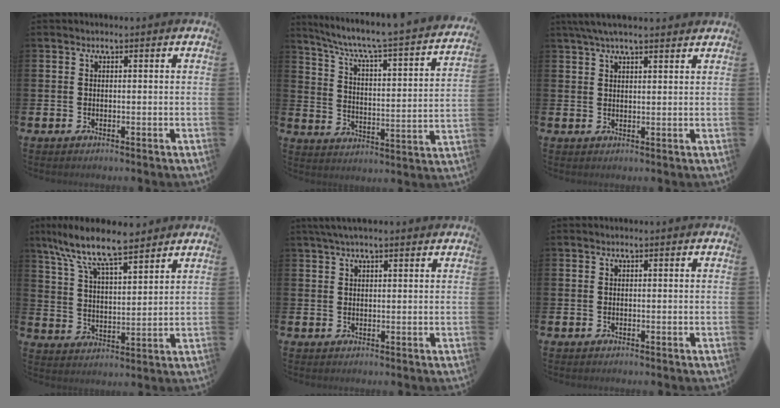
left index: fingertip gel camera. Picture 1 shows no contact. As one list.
[{"total": 5.3, "force": [4.6, 0.1, 2.6], "torque": [-0.078, -0.046, 0.068]}, {"total": 4.3, "force": [3.7, 0.7, 2.1], "torque": [-0.045, -0.004, 0.067]}, {"total": 9.2, "force": [8.1, 1.7, 4.0], "torque": [-0.102, -0.043, 0.143]}, {"total": 2.8, "force": [2.2, 0.6, 1.7], "torque": [-0.032, 0.002, 0.039]}, {"total": 0.0}]